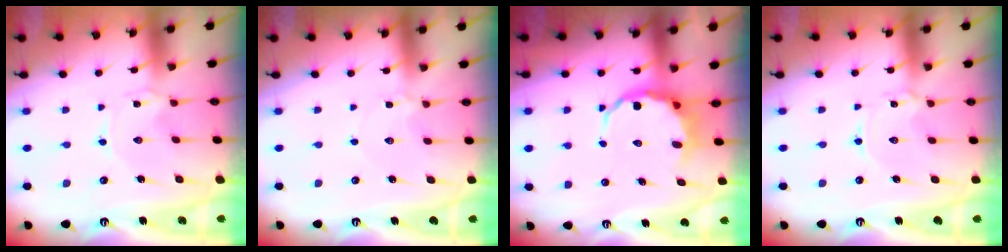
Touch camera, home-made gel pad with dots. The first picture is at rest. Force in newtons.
{"total": 2.7, "press": 2.7, "slide": 0.3}
{"total": 5.8, "press": 5.5, "slide": 1.9}
{"total": 1.4, "press": 1.4, "slide": 0.2}